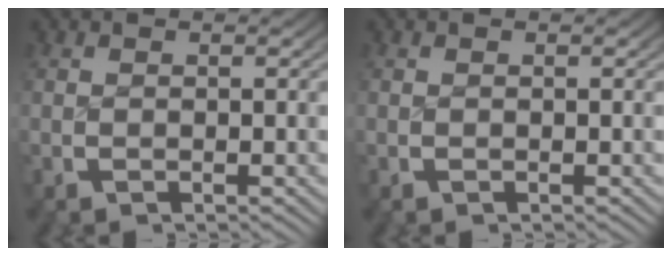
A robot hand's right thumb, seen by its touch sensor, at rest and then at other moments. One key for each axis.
{"total": 0.0}